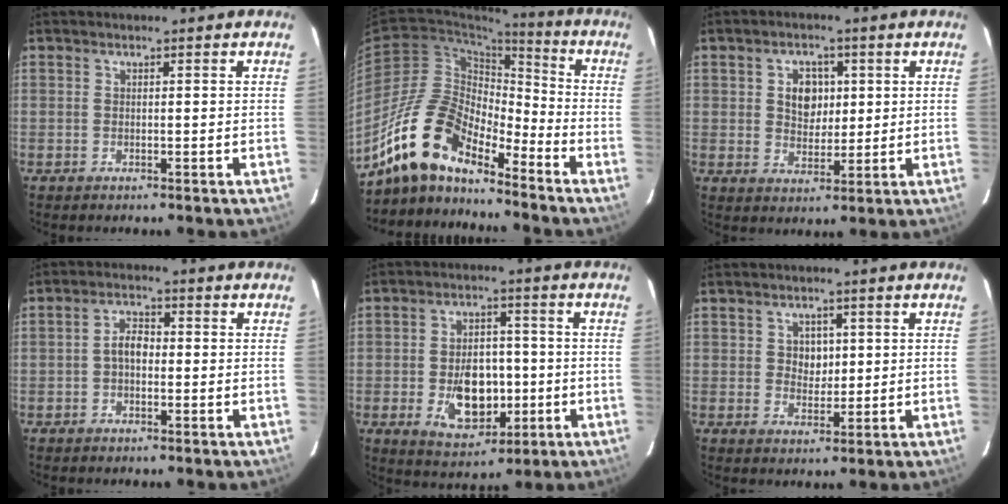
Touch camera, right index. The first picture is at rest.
{"total": 15.3, "force": [-12.3, 5.1, 7.5], "torque": [-0.138, 0.007, -0.245]}
{"total": 5.9, "force": [1.3, 4.5, 3.5], "torque": [-0.057, 0.011, 0.027]}
{"total": 3.4, "force": [-0.6, 2.1, 2.5], "torque": [-0.047, 0.013, -0.010]}
{"total": 11.0, "force": [-2.5, 7.2, 8.0], "torque": [-0.149, 0.008, -0.022]}
{"total": 3.6, "force": [0.7, 3.1, 1.6], "torque": [-0.022, 0.006, 0.013]}